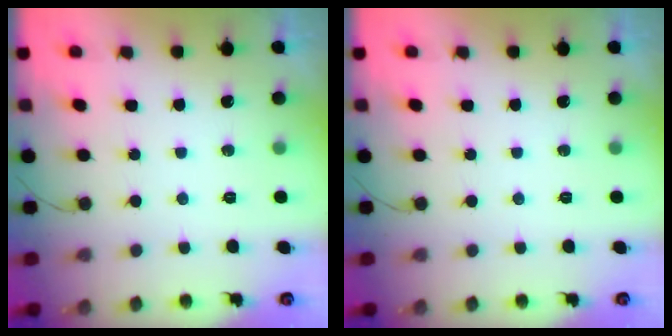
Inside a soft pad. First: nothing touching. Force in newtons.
{"total": 0.0}